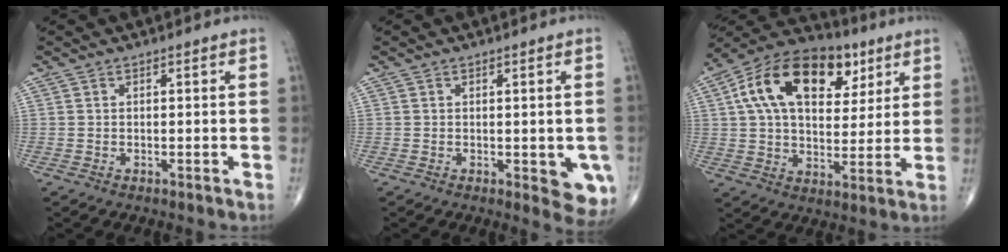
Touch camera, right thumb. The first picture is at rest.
{"total": 6.1, "force": [-1.4, 2.7, 5.3], "torque": [-0.038, -0.009, -0.013]}
{"total": 21.7, "force": [8.0, 13.2, 15.3], "torque": [-0.236, 0.007, 0.126]}